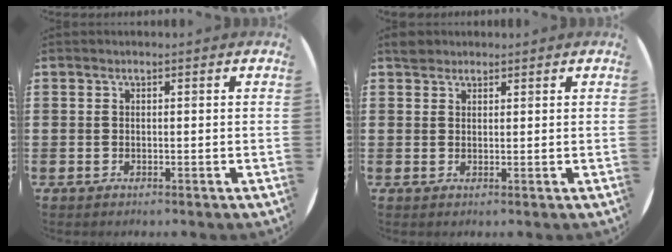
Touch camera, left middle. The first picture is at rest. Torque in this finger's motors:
{"motor_torque": [0.28, -0.28, -0.02, 0.00]}